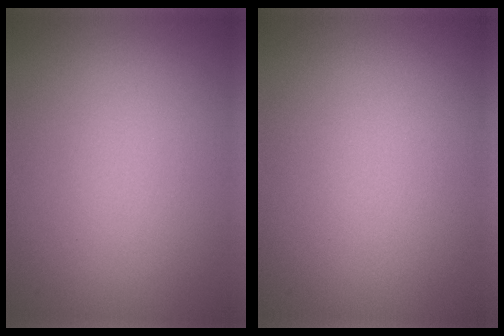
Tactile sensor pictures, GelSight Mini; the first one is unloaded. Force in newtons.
{"total": 0.0}